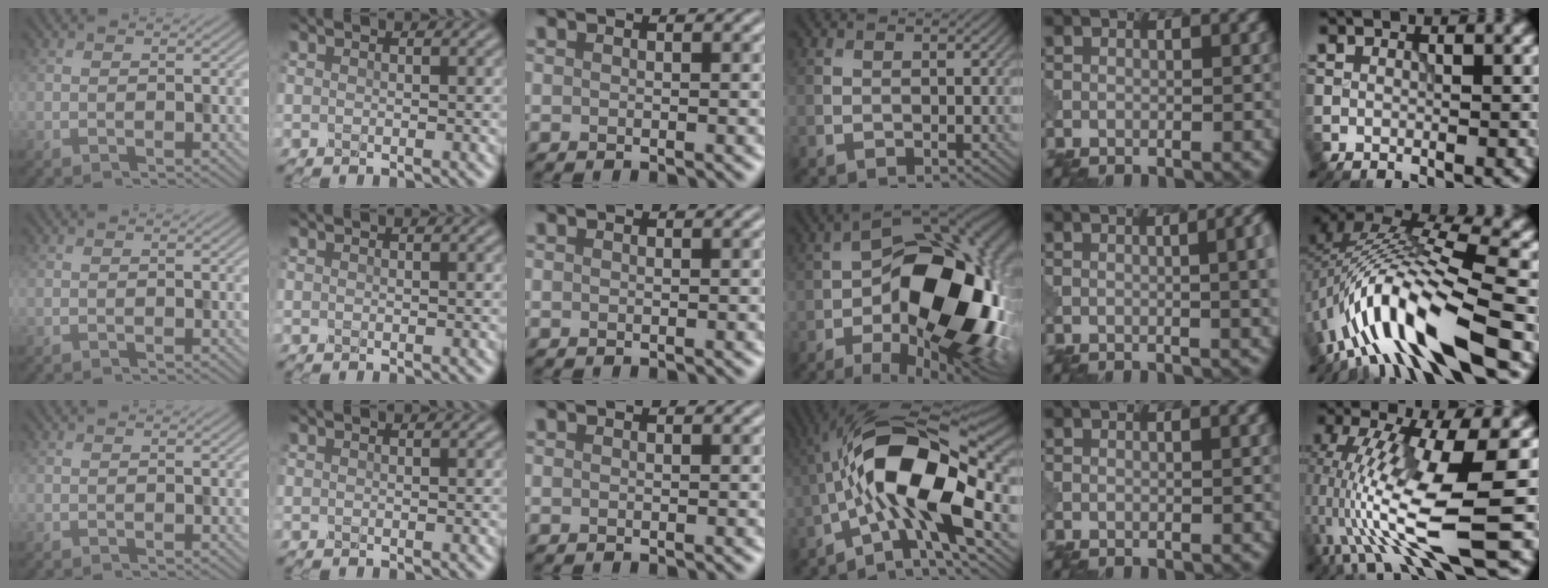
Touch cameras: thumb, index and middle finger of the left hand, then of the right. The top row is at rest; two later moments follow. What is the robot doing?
{"motion": "shake", "object": "medicine bottle"}